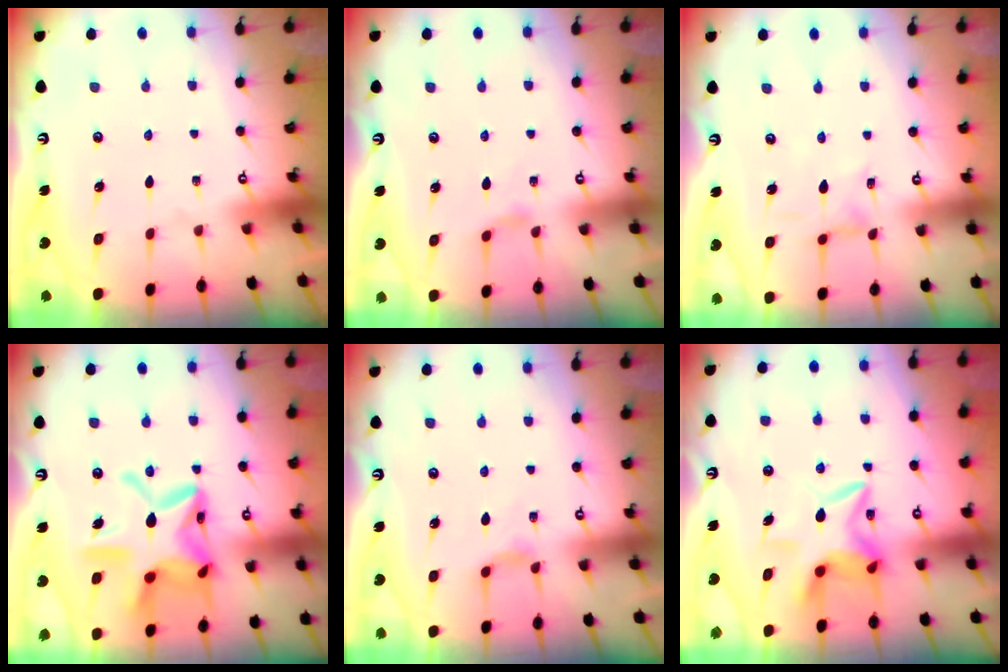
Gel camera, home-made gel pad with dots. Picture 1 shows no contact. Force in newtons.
{"total": 2.6, "press": 2.6, "slide": 0.6}
{"total": 1.7, "press": 1.7, "slide": 0.4}
{"total": 20.5, "press": 20.4, "slide": 1.9}
{"total": 4.3, "press": 4.2, "slide": 0.6}
{"total": 9.2, "press": 9.1, "slide": 1.3}